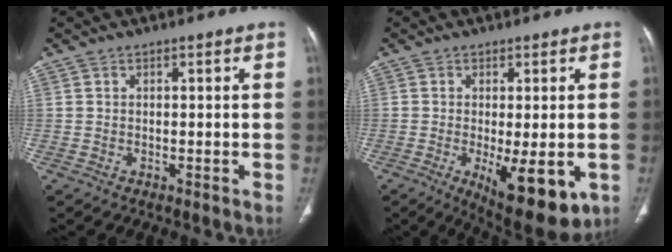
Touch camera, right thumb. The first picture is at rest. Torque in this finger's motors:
{"motor_torque": [-0.09, 0.87, 0.04, -0.03, 0.22]}